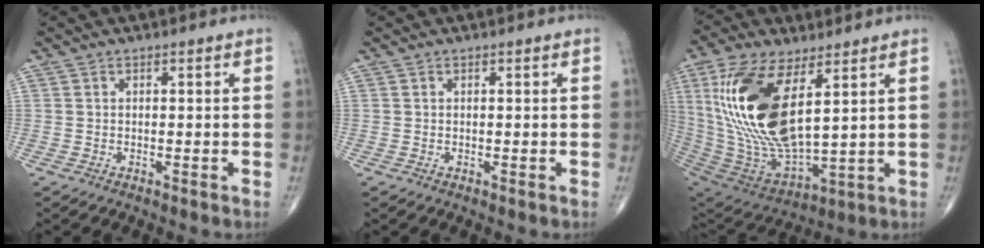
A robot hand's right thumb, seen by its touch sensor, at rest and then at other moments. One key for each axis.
{"total": 0.0}
{"total": 23.6, "fx": 6.9, "fy": 10.4, "fz": 20.0, "tx": -0.412, "ty": -0.032, "tz": 0.140}